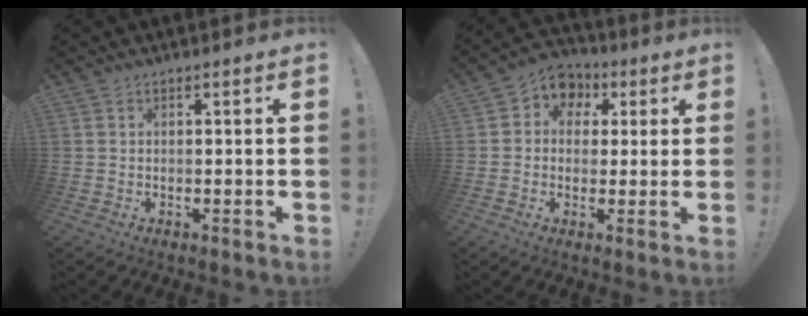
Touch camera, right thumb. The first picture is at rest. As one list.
[{"total": 7.2, "force": [1.2, 6.6, 2.7], "torque": [-0.038, 0.001, 0.026]}]